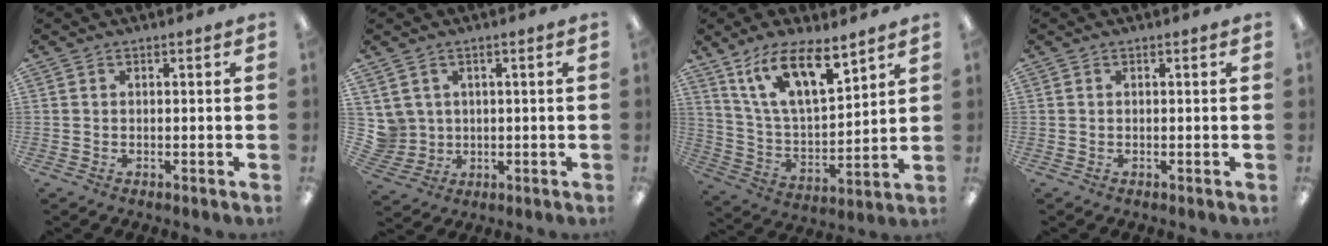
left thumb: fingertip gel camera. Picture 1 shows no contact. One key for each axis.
{"total": 4.9, "fx": 1.7, "fy": 4.5, "fz": -0.3, "tx": -0.022, "ty": -0.001, "tz": 0.038}
{"total": 15.6, "fx": 10.6, "fy": 5.5, "fz": 10.1, "tx": -0.187, "ty": -0.049, "tz": 0.185}
{"total": 0.0}